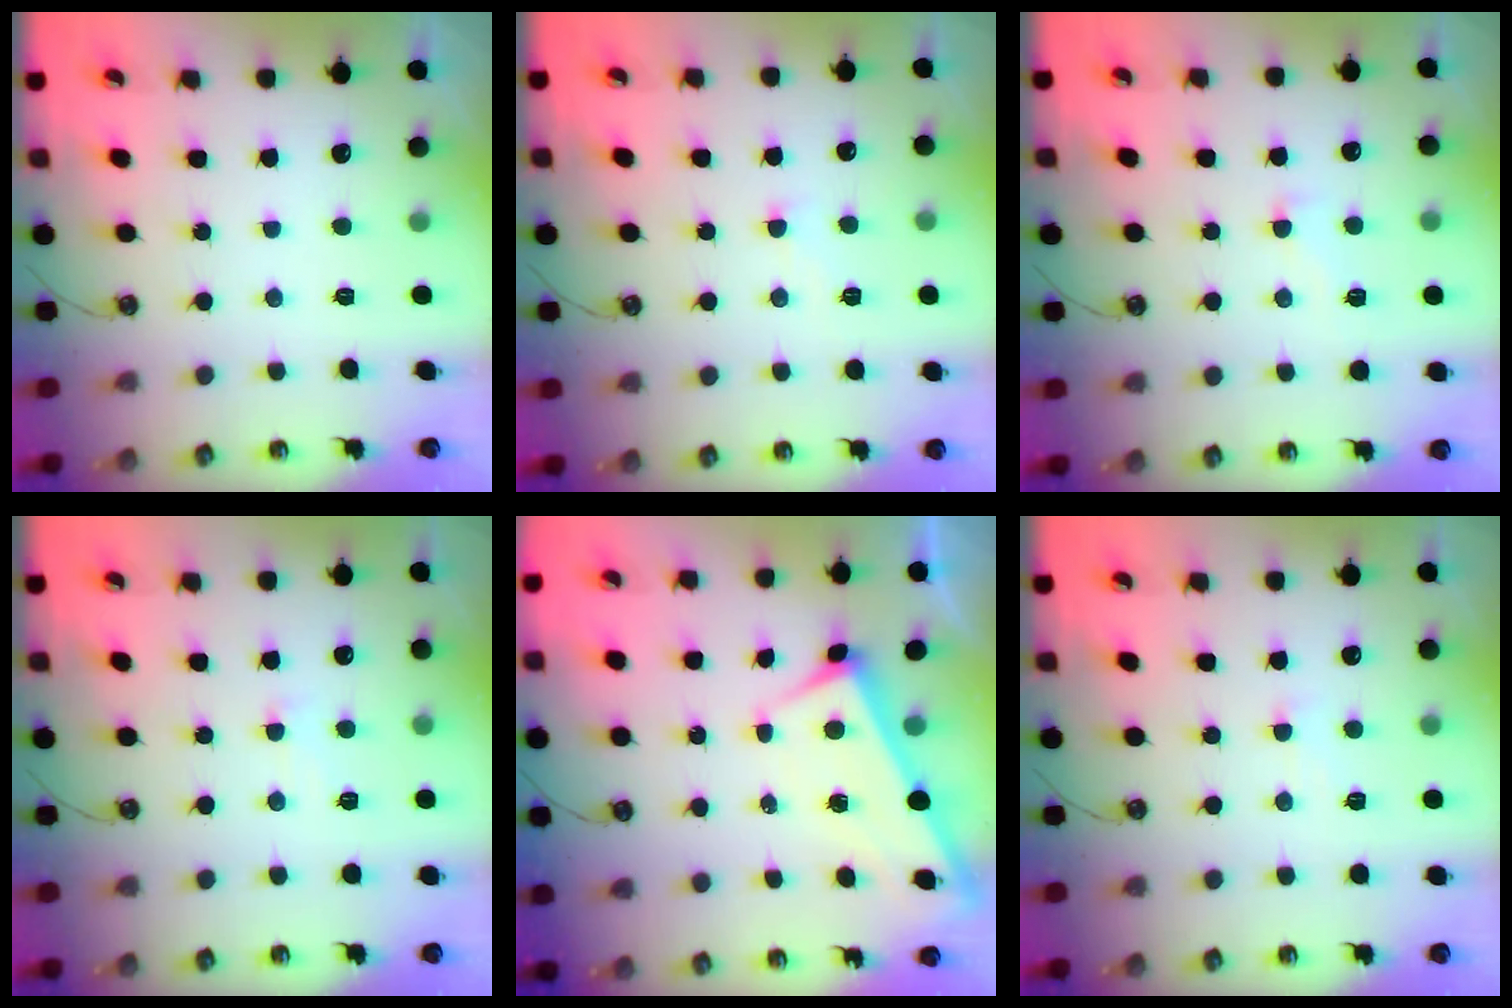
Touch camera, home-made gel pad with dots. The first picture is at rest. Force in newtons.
{"total": 2.2, "press": 2.2, "slide": 0.4}
{"total": 2.3, "press": 2.2, "slide": 0.9}
{"total": 1.0, "press": 0.7, "slide": 0.6}
{"total": 2.9, "press": 2.9, "slide": 0.0}
{"total": 0.8, "press": 0.6, "slide": 0.6}